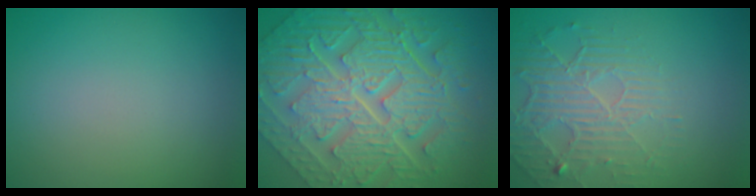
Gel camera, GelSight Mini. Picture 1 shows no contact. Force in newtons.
{"total": 11.4, "press": 7.9, "slide": 8.3}
{"total": 3.1, "press": 2.8, "slide": 1.4}